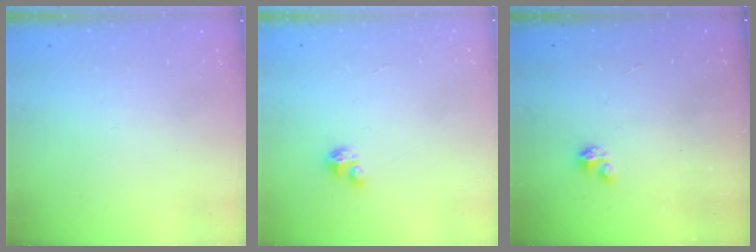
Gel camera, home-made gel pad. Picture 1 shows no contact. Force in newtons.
{"total": 2.4, "press": 2.4, "slide": 0.1}
{"total": 1.8, "press": 1.8, "slide": 0.2}